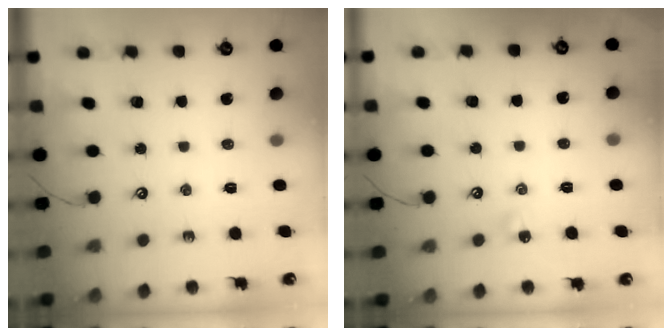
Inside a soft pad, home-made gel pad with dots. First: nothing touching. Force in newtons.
{"total": 4.7, "press": 4.7, "slide": 0.7}